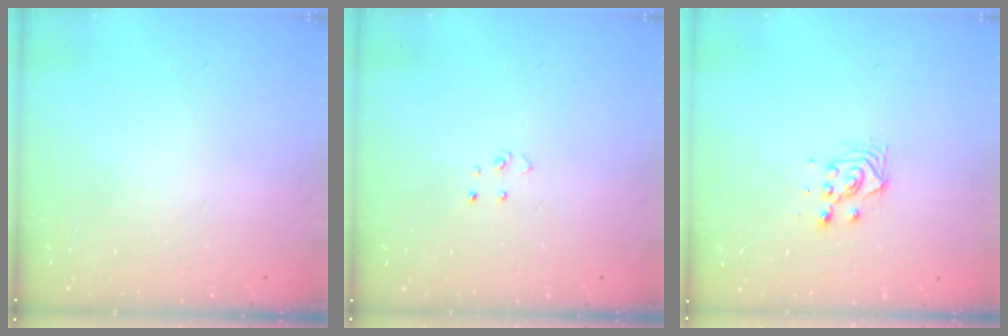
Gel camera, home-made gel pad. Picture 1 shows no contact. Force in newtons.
{"total": 3.3, "press": 3.3, "slide": 0.3}
{"total": 4.0, "press": 3.8, "slide": 1.1}